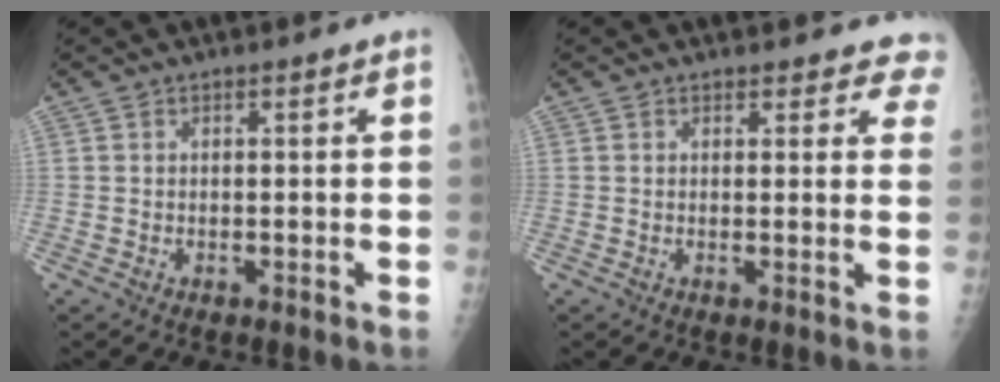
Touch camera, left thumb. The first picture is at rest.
{"total": 5.4, "force": [4.9, 2.2, 0.7], "torque": [0.039, -0.019, 0.028]}